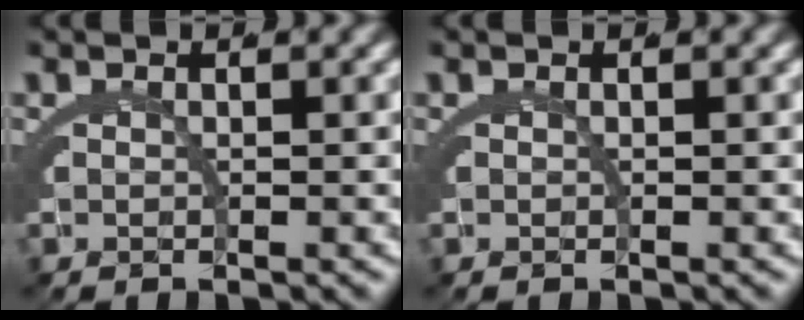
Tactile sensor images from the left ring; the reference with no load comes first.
{"total": 0.0}